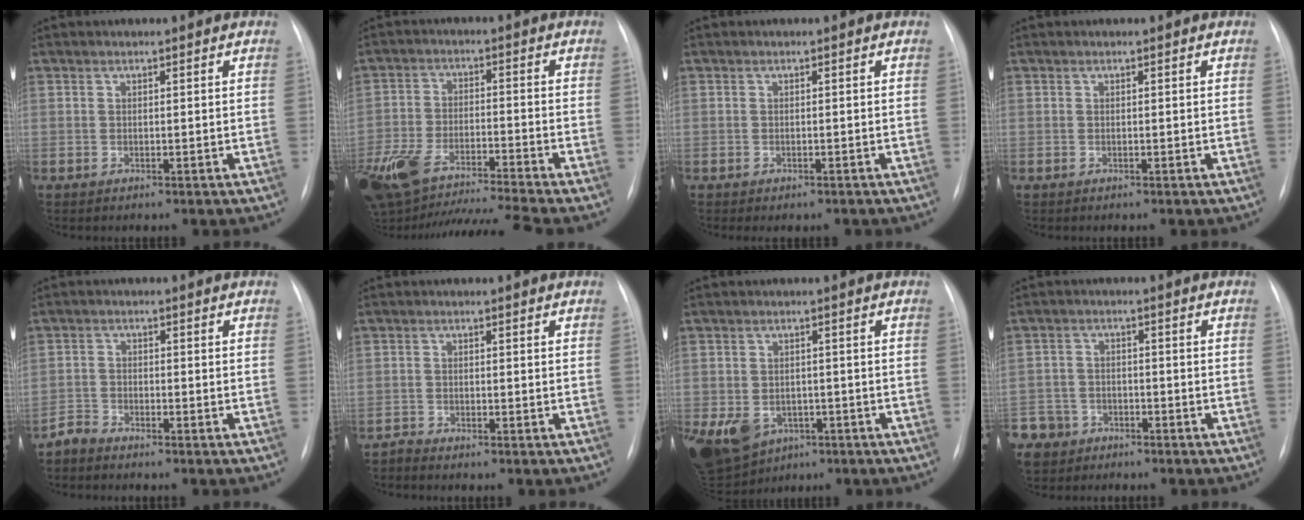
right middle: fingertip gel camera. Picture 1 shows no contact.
{"total": 18.5, "force": [-15.2, 1.2, 10.5], "torque": [-0.234, -0.012, -0.260]}
{"total": 1.5, "force": [-1.2, 0.5, 0.6], "torque": [-0.011, -0.004, -0.011]}
{"total": 0.0}
{"total": 2.1, "force": [-2.1, 0.2, -0.2], "torque": [0.004, -0.007, -0.042]}
{"total": 1.2, "force": [-1.1, -0.3, -0.4], "torque": [0.007, -0.009, -0.022]}
{"total": 14.8, "force": [-6.4, 11.4, 7.0], "torque": [-0.189, -0.002, -0.085]}
{"total": 7.6, "force": [-5.5, 5.2, 0.5], "torque": [-0.026, -0.002, -0.099]}